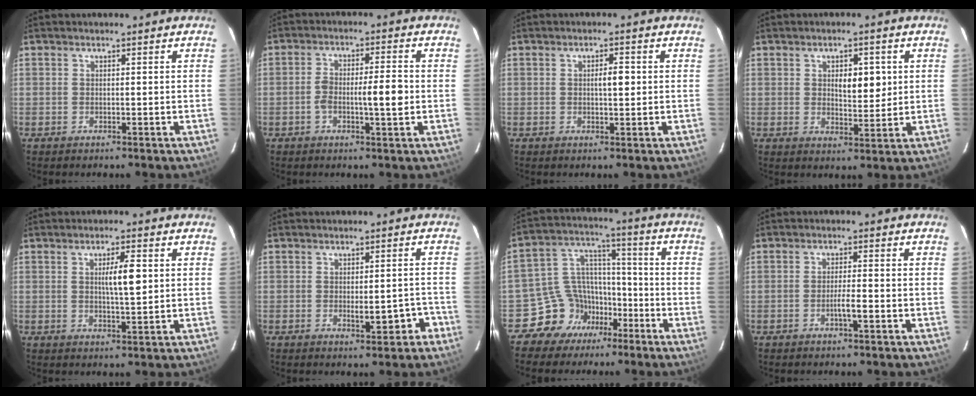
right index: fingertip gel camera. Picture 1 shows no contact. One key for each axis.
{"total": 6.7, "fx": -1.1, "fy": 1.4, "fz": 6.5, "tx": -0.119, "ty": 0.014, "tz": -0.019}
{"total": 2.8, "fx": 0.2, "fy": 0.9, "fz": 2.6, "tx": -0.046, "ty": 0.005, "tz": 0.004}
{"total": 5.6, "fx": 1.2, "fy": 2.5, "fz": 4.9, "tx": -0.075, "ty": 0.002, "tz": 0.023}
{"total": 5.3, "fx": 1.0, "fy": 0.9, "fz": 5.2, "tx": -0.088, "ty": 0.004, "tz": 0.018}
{"total": 4.7, "fx": -2.1, "fy": 1.6, "fz": 3.9, "tx": -0.050, "ty": 0.010, "tz": -0.020}
{"total": 10.7, "fx": -6.1, "fy": 8.4, "fz": 2.5, "tx": -0.055, "ty": 0.054, "tz": -0.097}
{"total": 3.0, "fx": -1.2, "fy": 0.3, "fz": 2.7, "tx": -0.047, "ty": 0.002, "tz": -0.020}